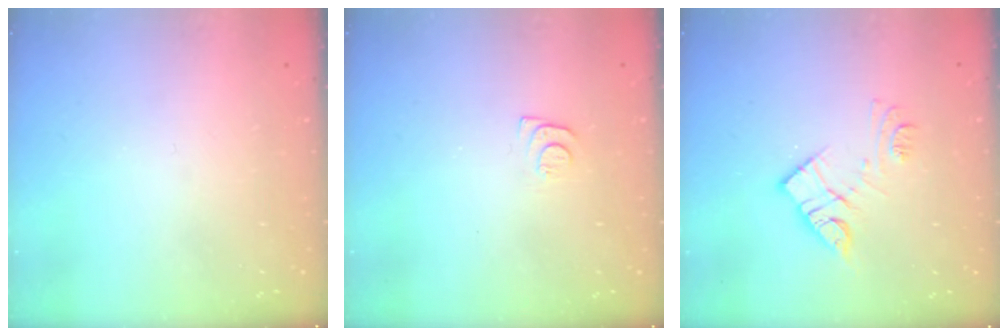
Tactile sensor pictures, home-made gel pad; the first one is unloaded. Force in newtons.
{"total": 5.5, "press": 5.4, "slide": 0.6}
{"total": 11.6, "press": 11.6, "slide": 0.7}